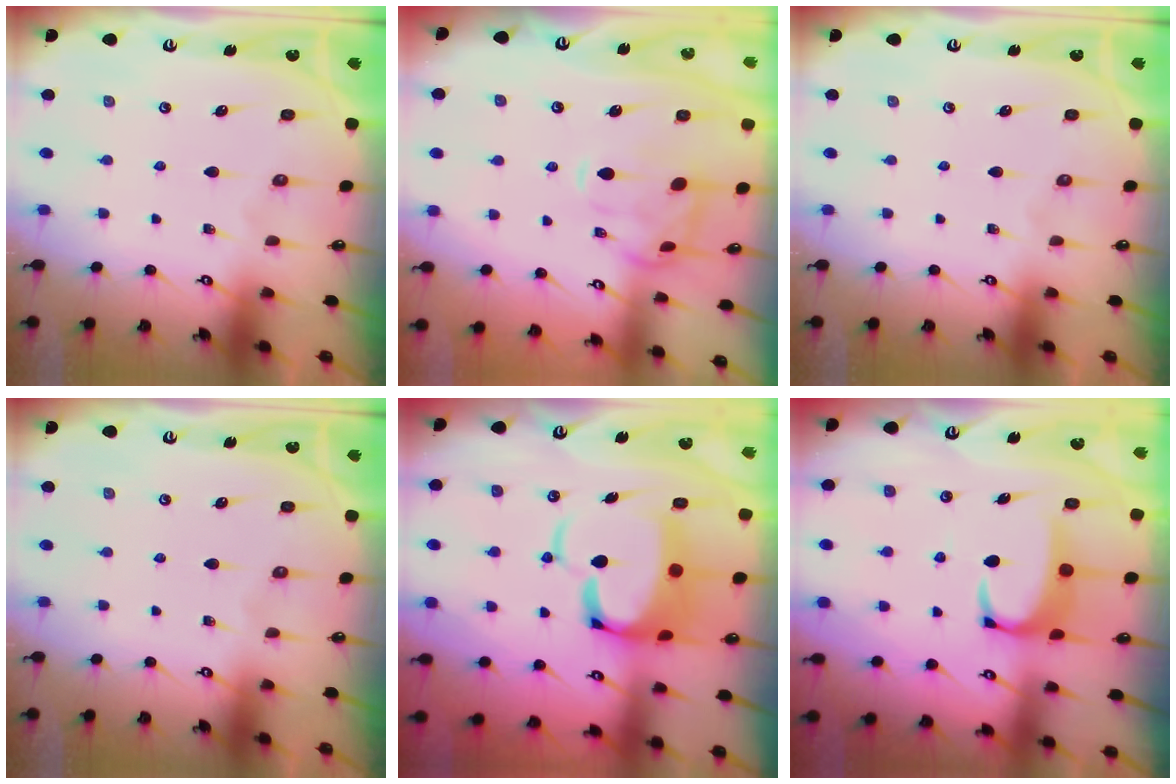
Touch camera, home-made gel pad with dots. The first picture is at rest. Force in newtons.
{"total": 2.5, "press": 2.4, "slide": 0.6}
{"total": 0.0}
{"total": 0.0}
{"total": 9.8, "press": 9.7, "slide": 1.5}
{"total": 3.4, "press": 3.4, "slide": 0.3}